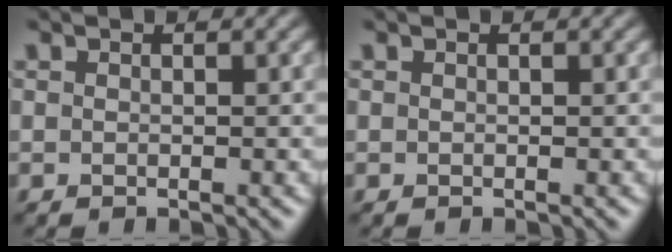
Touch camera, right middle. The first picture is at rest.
{"total": 0.0}